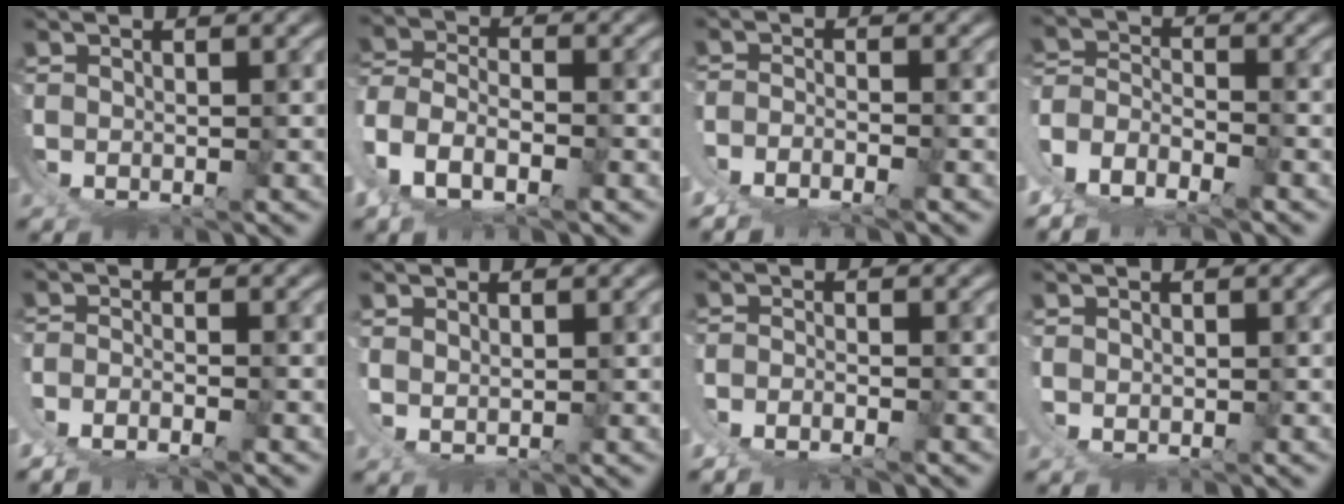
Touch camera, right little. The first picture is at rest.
{"total": 7.9, "force": [2.0, 6.3, 4.4], "torque": [-0.126, -0.014, 0.026]}
{"total": 4.7, "force": [-0.9, 3.9, 2.4], "torque": [-0.058, -0.014, -0.015]}
{"total": 9.3, "force": [0.4, 8.3, 4.2], "torque": [-0.133, -0.032, 0.000]}
{"total": 4.8, "force": [-0.8, 3.9, 2.7], "torque": [-0.064, -0.017, -0.012]}
{"total": 1.8, "force": [1.7, 0.1, 0.5], "torque": [-0.018, 0.000, 0.032]}
{"total": 2.8, "force": [-0.5, 2.1, 1.8], "torque": [-0.037, -0.008, -0.008]}
{"total": 1.0, "force": [1.0, 0.1, -0.1], "torque": [-0.001, 0.002, 0.015]}